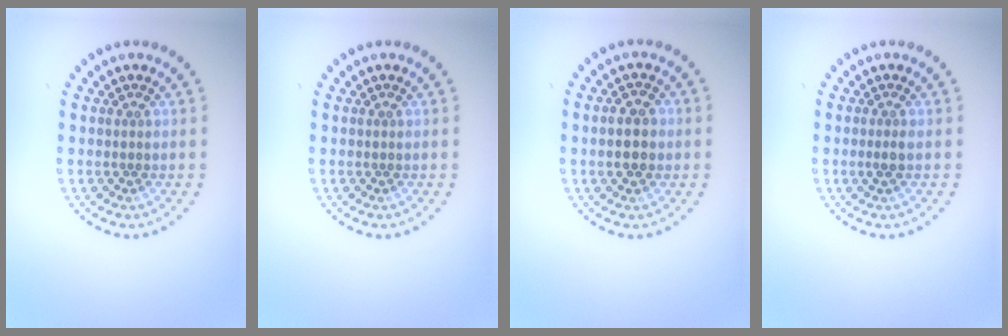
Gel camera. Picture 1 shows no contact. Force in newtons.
{"total": 0.0}
{"total": 2.7, "press": 2.7, "slide": 0.2}
{"total": 0.9, "press": 0.8, "slide": 0.5}